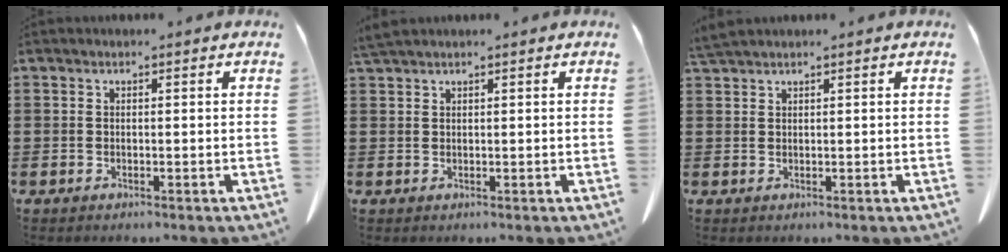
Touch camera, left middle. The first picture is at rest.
{"total": 1.5, "force": [1.4, -0.1, 0.6], "torque": [-0.017, -0.002, 0.028]}
{"total": 1.8, "force": [1.7, -0.1, 0.7], "torque": [-0.018, -0.001, 0.034]}